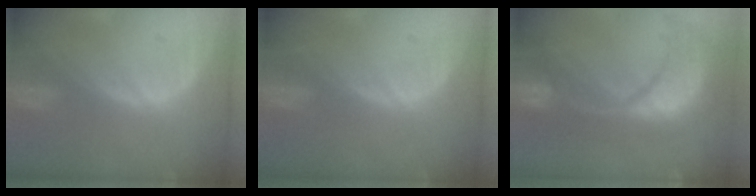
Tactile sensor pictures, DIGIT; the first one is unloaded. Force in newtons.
{"total": 0.0}
{"total": 14.0, "press": 11.2, "slide": 8.4}